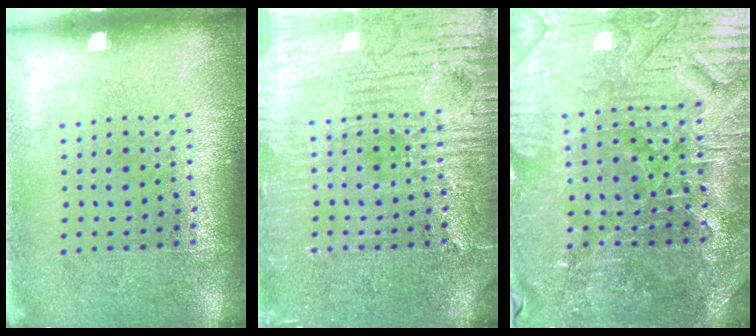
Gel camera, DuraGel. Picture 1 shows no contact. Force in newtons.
{"total": 5.3, "press": 5.3, "slide": 0.7}
{"total": 3.8, "press": 3.7, "slide": 0.5}